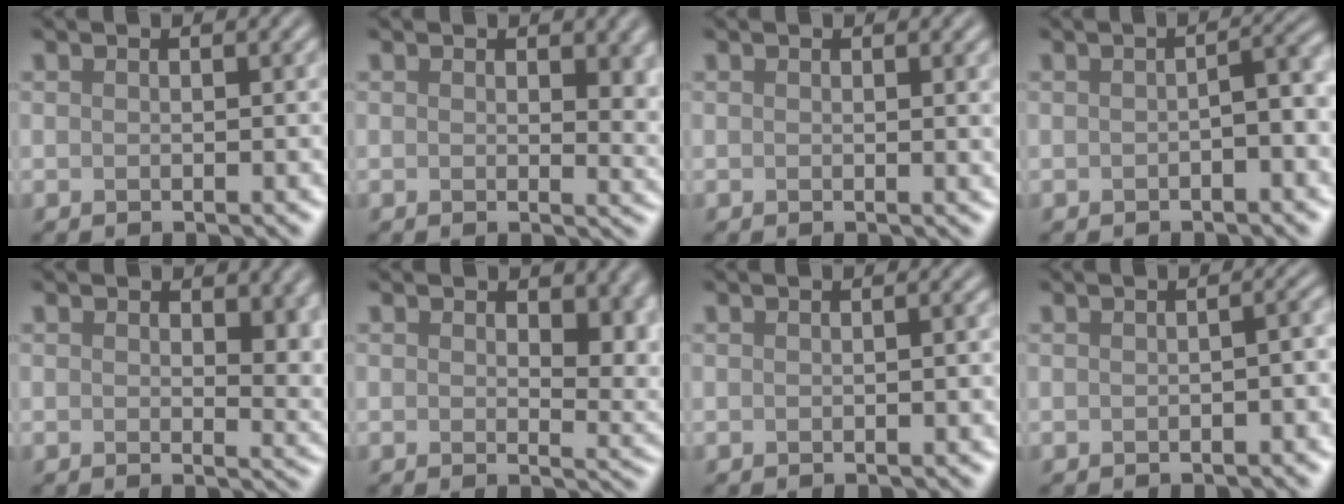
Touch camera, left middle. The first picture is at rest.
{"total": 3.4, "force": [0.9, 1.8, 2.7], "torque": [-0.024, -0.005, 0.013]}
{"total": 1.1, "force": [0.2, 0.3, 1.1], "torque": [-0.007, 0.000, 0.001]}
{"total": 2.4, "force": [-0.6, 0.6, 2.2], "torque": [-0.035, 0.008, -0.010]}
{"total": 3.8, "force": [1.1, 2.1, 3.0], "torque": [-0.030, -0.008, 0.019]}
{"total": 4.4, "force": [1.4, 2.5, 3.3], "torque": [-0.038, -0.011, 0.023]}
{"total": 0.8, "force": [-0.2, 0.1, 0.7], "torque": [-0.010, 0.004, -0.002]}
{"total": 1.8, "force": [-0.5, 0.6, 1.7], "torque": [-0.020, 0.005, -0.004]}